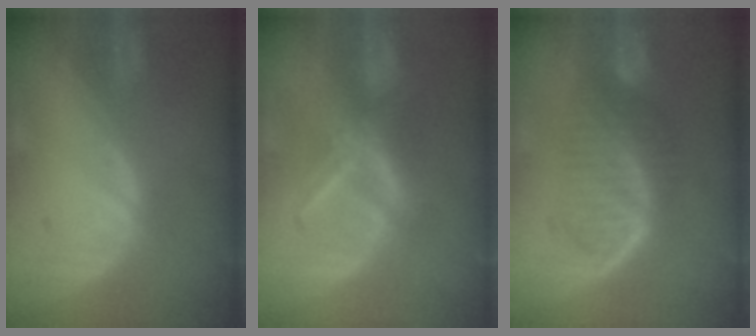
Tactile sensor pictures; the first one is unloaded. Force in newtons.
{"total": 5.5, "press": 5.4, "slide": 1.1}
{"total": 6.0, "press": 5.9, "slide": 1.1}